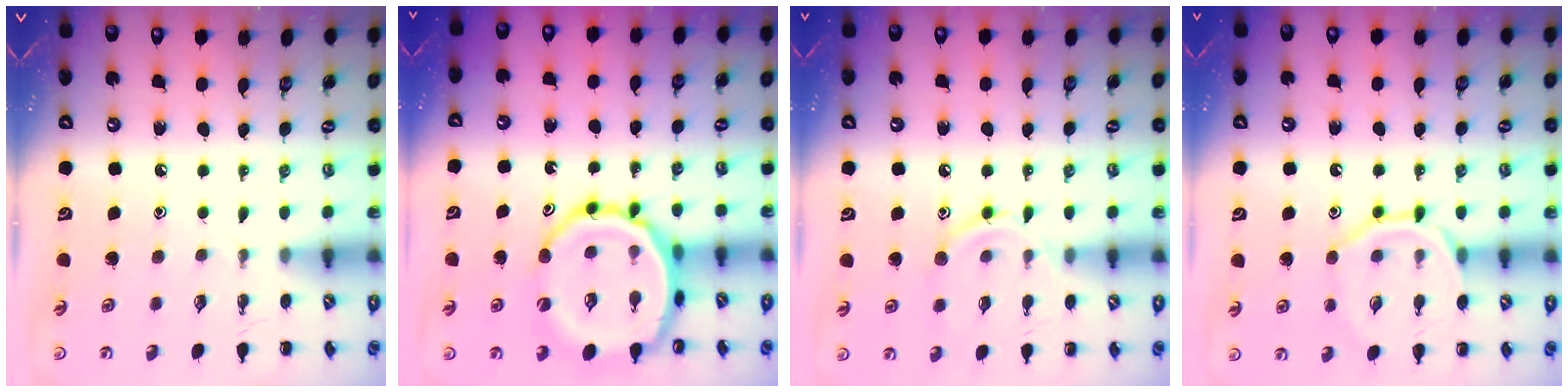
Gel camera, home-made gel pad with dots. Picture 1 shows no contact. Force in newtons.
{"total": 16.7, "press": 16.5, "slide": 2.2}
{"total": 10.2, "press": 10.1, "slide": 1.7}
{"total": 11.4, "press": 11.4, "slide": 0.8}